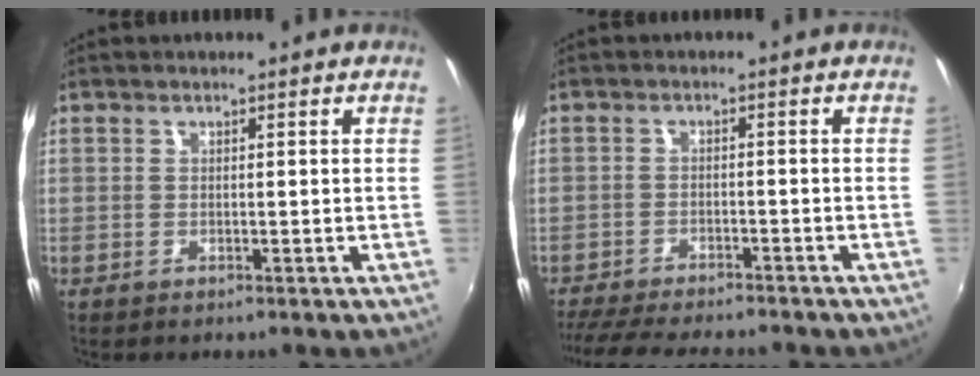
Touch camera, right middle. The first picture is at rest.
{"total": 12.0, "force": [-10.8, 1.9, 5.0], "torque": [-0.118, -0.022, -0.172]}